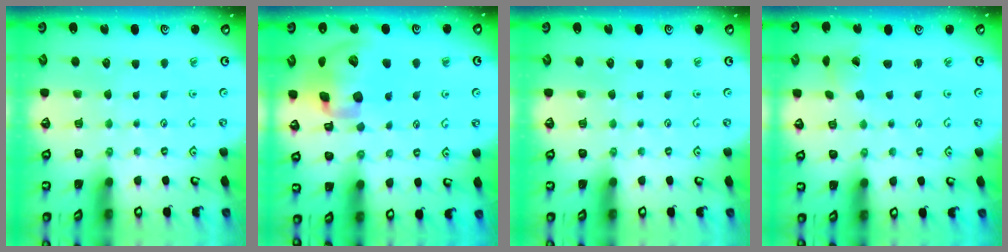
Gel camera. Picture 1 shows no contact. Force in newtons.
{"total": 19.0, "press": 18.8, "slide": 2.7}
{"total": 0.0}
{"total": 1.3, "press": 1.2, "slide": 0.2}